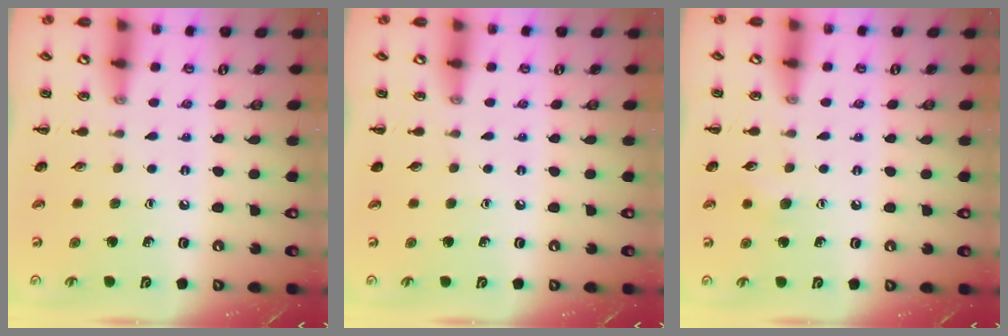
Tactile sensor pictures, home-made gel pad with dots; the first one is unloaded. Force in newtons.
{"total": 0.0}
{"total": 4.8, "press": 4.7, "slide": 1.2}